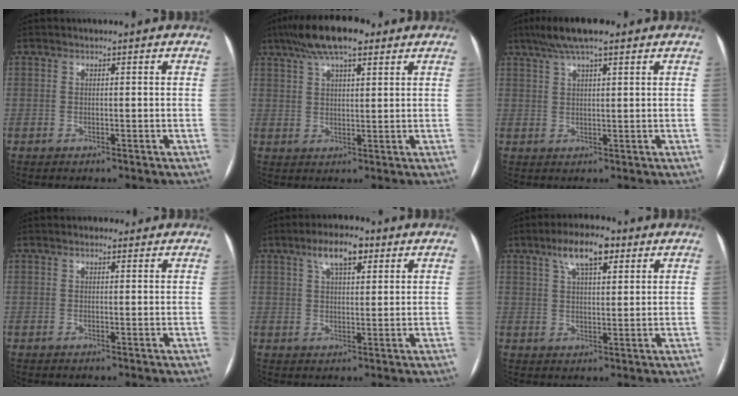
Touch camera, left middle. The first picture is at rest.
{"total": 10.7, "force": [7.2, 2.8, 7.4], "torque": [-0.133, 0.031, 0.120]}
{"total": 8.3, "force": [6.0, 1.4, 5.7], "torque": [-0.098, 0.036, 0.097]}
{"total": 1.4, "force": [1.0, 0.8, 0.5], "torque": [-0.013, 0.011, 0.011]}
{"total": 6.4, "force": [3.6, 2.3, 4.8], "torque": [-0.087, 0.016, 0.059]}
{"total": 7.7, "force": [4.3, 2.5, 5.8], "torque": [-0.106, 0.018, 0.073]}